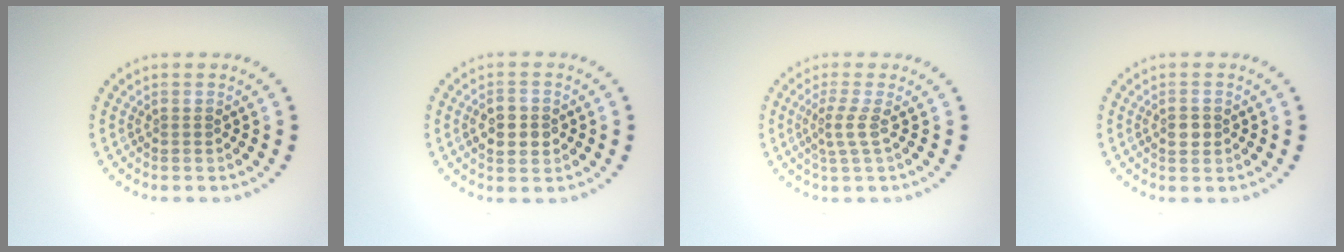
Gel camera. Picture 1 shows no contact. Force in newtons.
{"total": 2.9, "press": 2.9, "slide": 0.1}
{"total": 2.0, "press": 1.3, "slide": 1.5}
{"total": 1.5, "press": 1.5, "slide": 0.2}